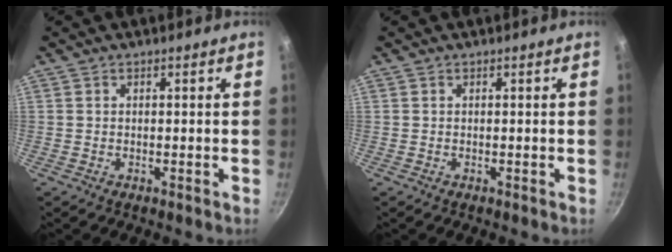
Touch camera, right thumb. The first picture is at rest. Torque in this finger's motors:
{"motor_torque": [0.02, 0.02, 0.00, 0.00, 0.00]}